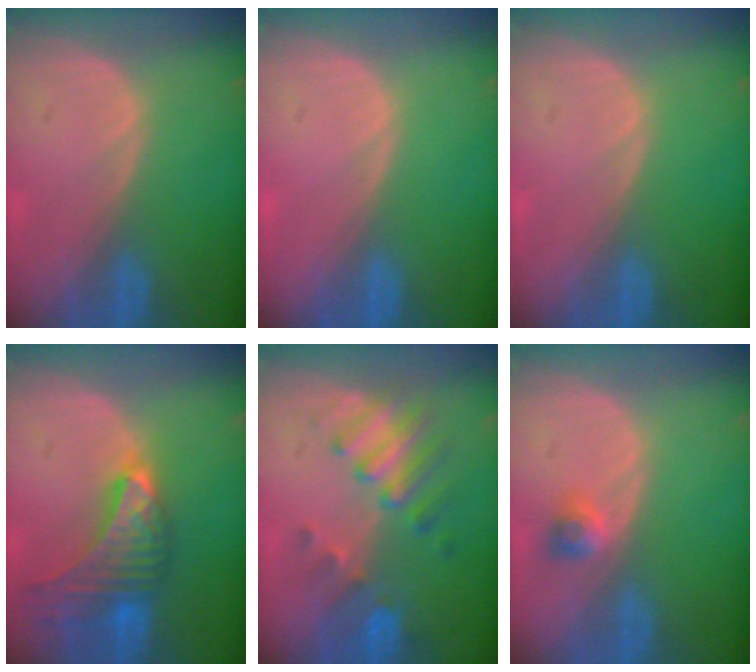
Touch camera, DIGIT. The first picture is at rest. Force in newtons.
{"total": 0.0}
{"total": 0.0}
{"total": 9.8, "press": 8.7, "slide": 4.6}
{"total": 7.6, "press": 6.8, "slide": 3.5}
{"total": 2.4, "press": 2.0, "slide": 1.3}